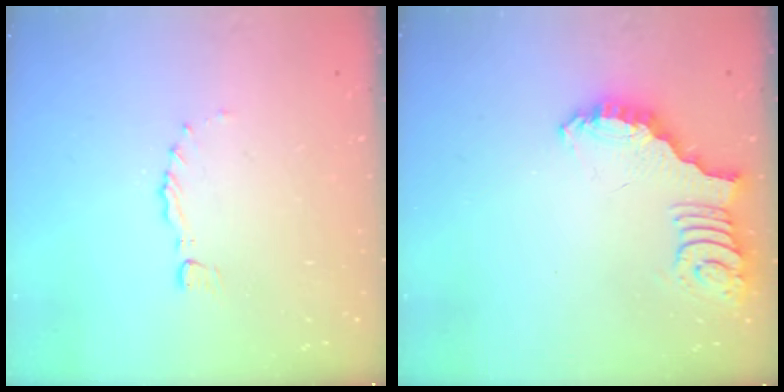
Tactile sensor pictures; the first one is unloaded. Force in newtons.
{"total": 2.6, "press": 2.6, "slide": 0.5}